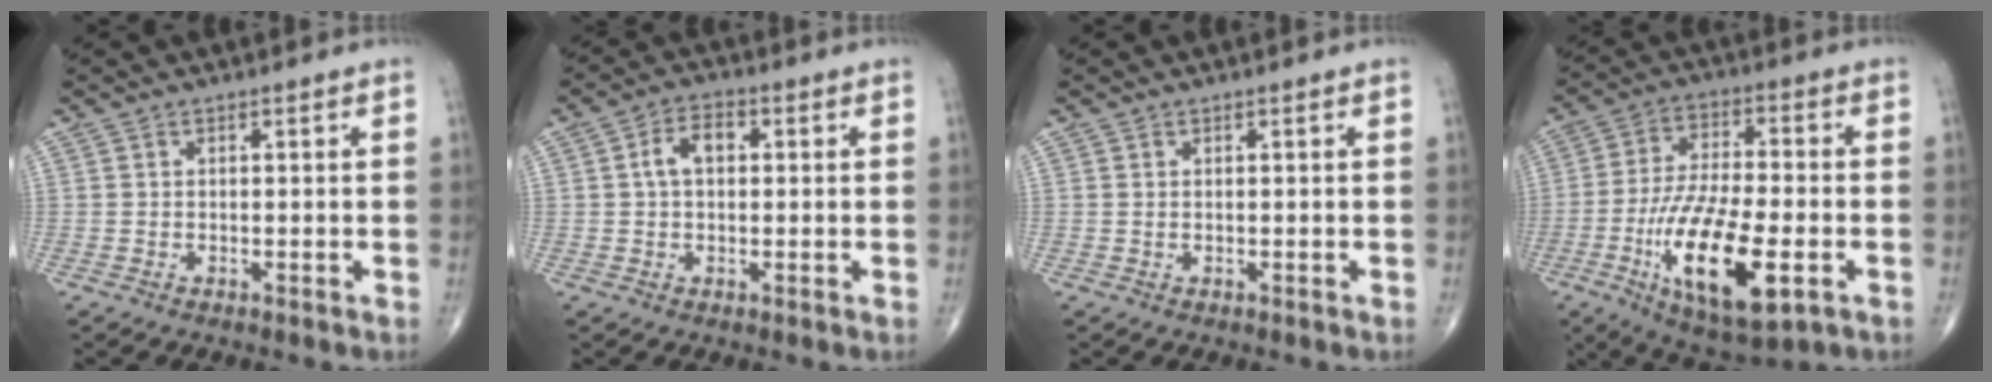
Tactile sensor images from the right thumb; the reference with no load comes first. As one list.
[{"total": 5.2, "force": [0.8, 3.2, 4.0], "torque": [-0.068, 0.017, 0.009]}, {"total": 0.0}, {"total": 19.5, "force": [-6.2, 7.0, 17.1], "torque": [-0.313, 0.005, -0.097]}]